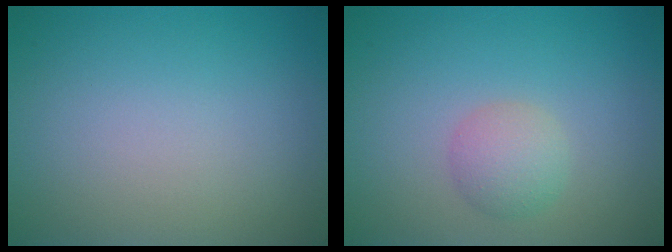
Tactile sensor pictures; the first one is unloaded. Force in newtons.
{"total": 2.3, "press": 2.3, "slide": 0.0}